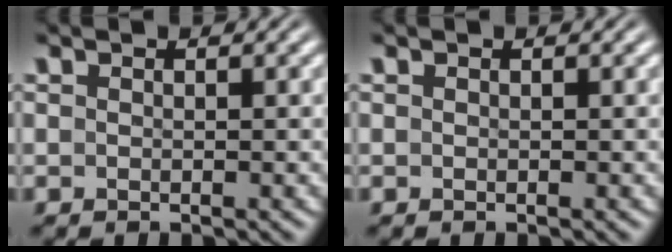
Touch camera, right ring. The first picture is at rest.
{"total": 0.0}